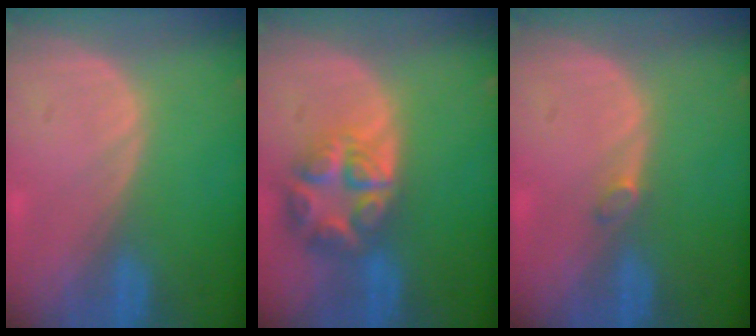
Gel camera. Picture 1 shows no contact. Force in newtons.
{"total": 7.9, "press": 6.9, "slide": 3.9}
{"total": 1.2, "press": 1.2, "slide": 0.2}